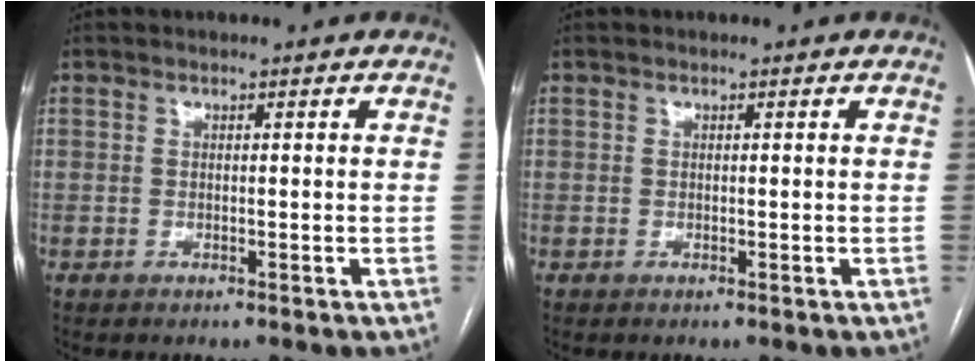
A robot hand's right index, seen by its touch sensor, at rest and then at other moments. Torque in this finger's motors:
{"motor_torque": [0.15, 0.11, 0.02, 0.01]}